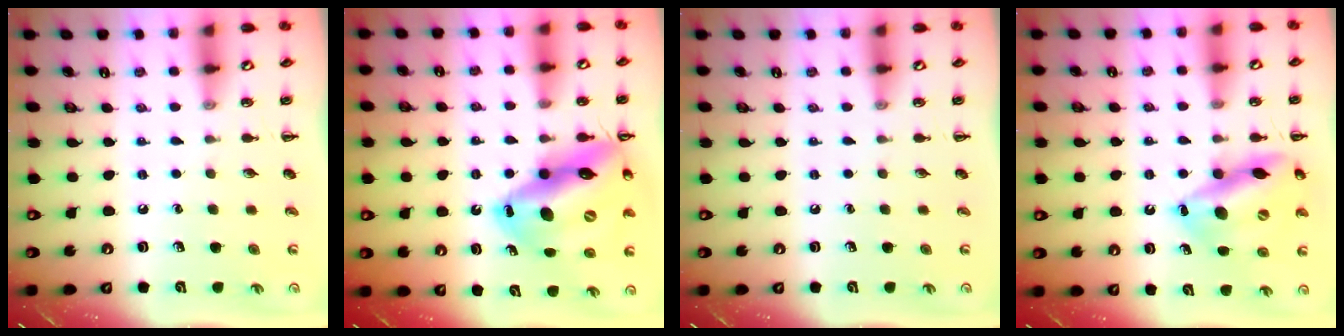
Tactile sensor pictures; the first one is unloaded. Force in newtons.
{"total": 22.0, "press": 21.4, "slide": 5.4}
{"total": 0.0}
{"total": 16.2, "press": 15.7, "slide": 3.8}